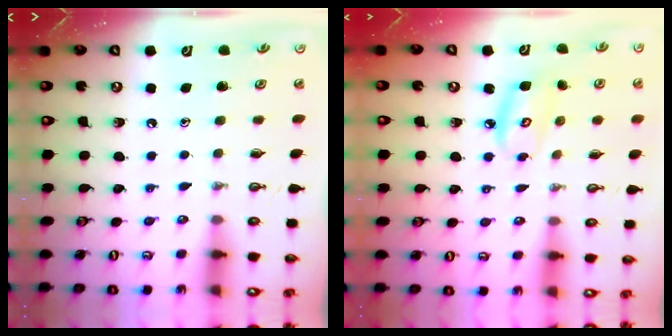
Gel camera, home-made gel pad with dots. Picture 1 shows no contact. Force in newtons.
{"total": 6.1, "press": 6.1, "slide": 0.4}